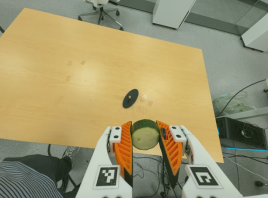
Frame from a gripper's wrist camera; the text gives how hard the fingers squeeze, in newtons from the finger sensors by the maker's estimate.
{"total": 12.3, "left": 12.0, "right": 12.7}